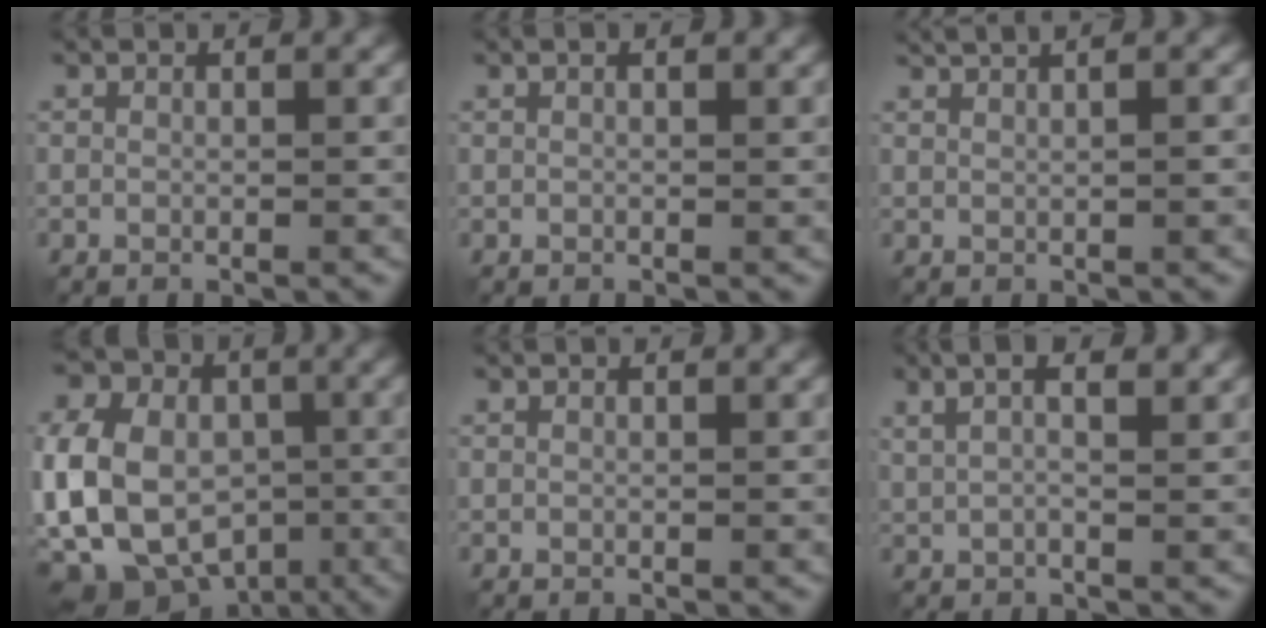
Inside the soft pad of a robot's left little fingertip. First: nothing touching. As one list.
[{"total": 1.2, "force": [0.5, 0.5, 1.0], "torque": [-0.011, -0.002, 0.006]}, {"total": 3.2, "force": [2.0, 1.1, 2.3], "torque": [-0.023, 0.013, 0.017]}, {"total": 17.4, "force": [-3.7, 14.5, 9.0], "torque": [-0.206, 0.000, -0.090]}, {"total": 0.0}, {"total": 5.7, "force": [3.1, 2.2, 4.2], "torque": [-0.065, 0.023, 0.034]}]